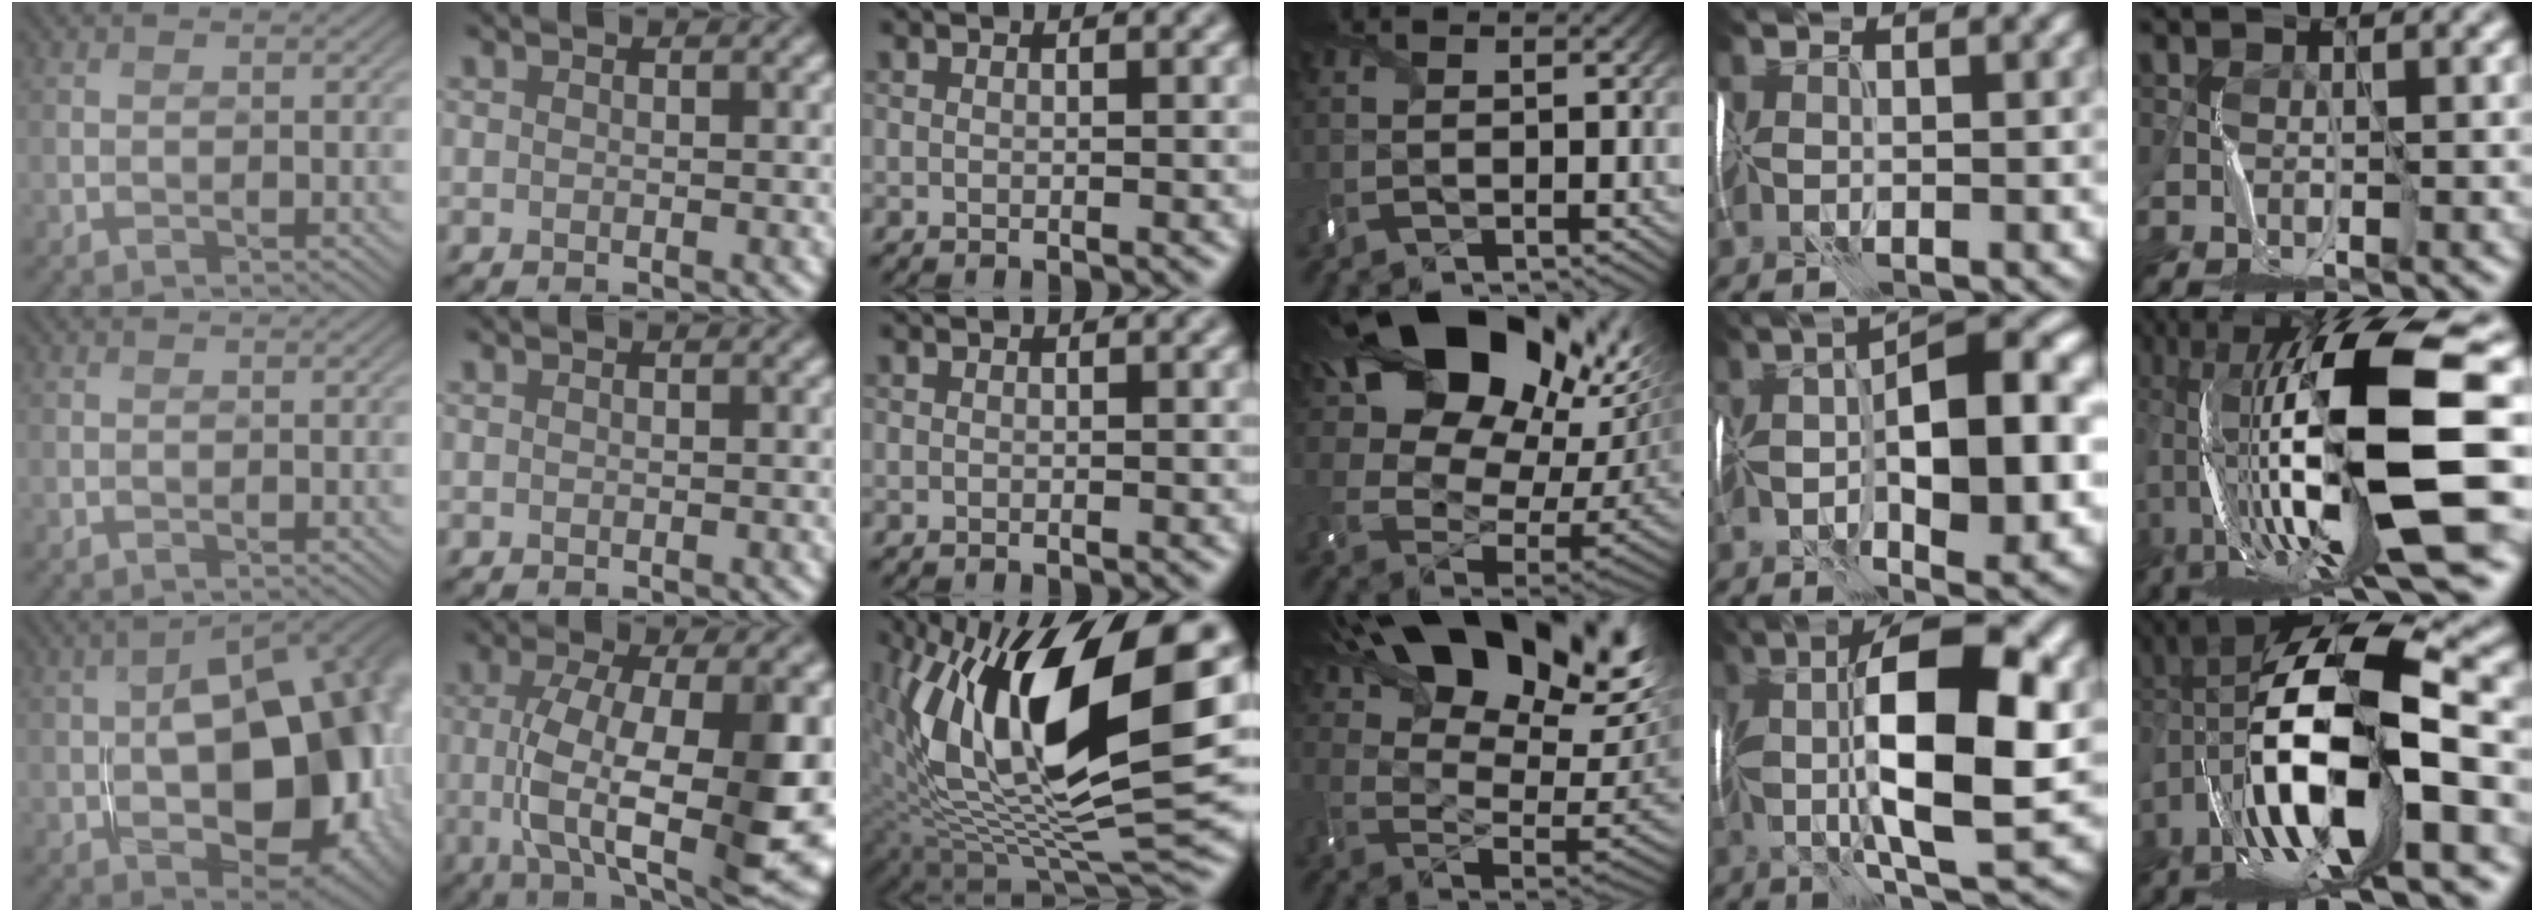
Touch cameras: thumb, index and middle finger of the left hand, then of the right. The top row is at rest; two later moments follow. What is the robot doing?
{"motion": "wrap", "object": "thread"}